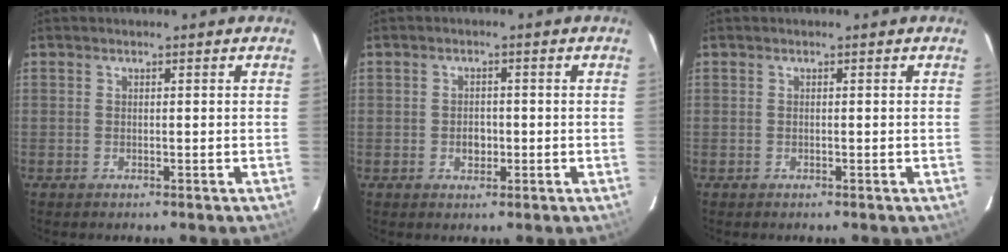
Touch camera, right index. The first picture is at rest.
{"total": 2.3, "force": [-0.6, 1.9, 1.2], "torque": [-0.023, 0.005, -0.007]}
{"total": 0.0}